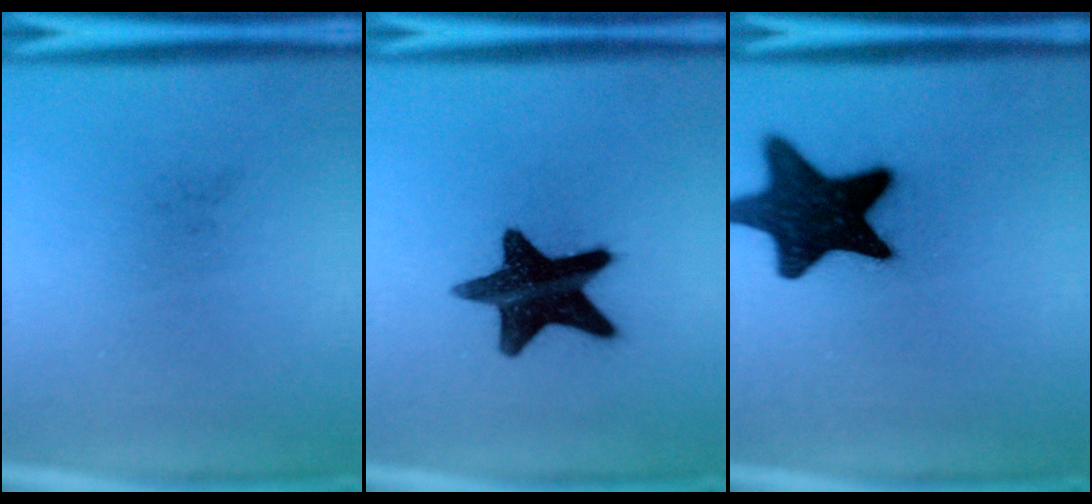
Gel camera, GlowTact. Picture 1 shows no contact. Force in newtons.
{"total": 16.2}
{"total": 18.3}